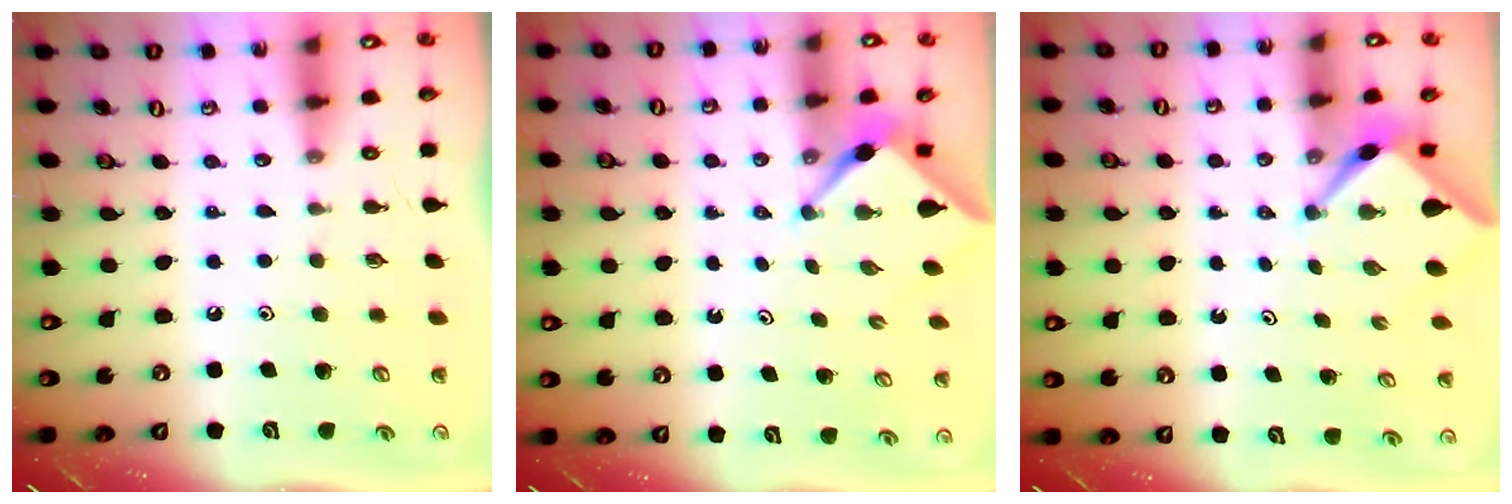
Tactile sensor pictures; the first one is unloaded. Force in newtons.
{"total": 3.1, "press": 3.0, "slide": 0.4}
{"total": 2.6, "press": 2.6, "slide": 0.3}